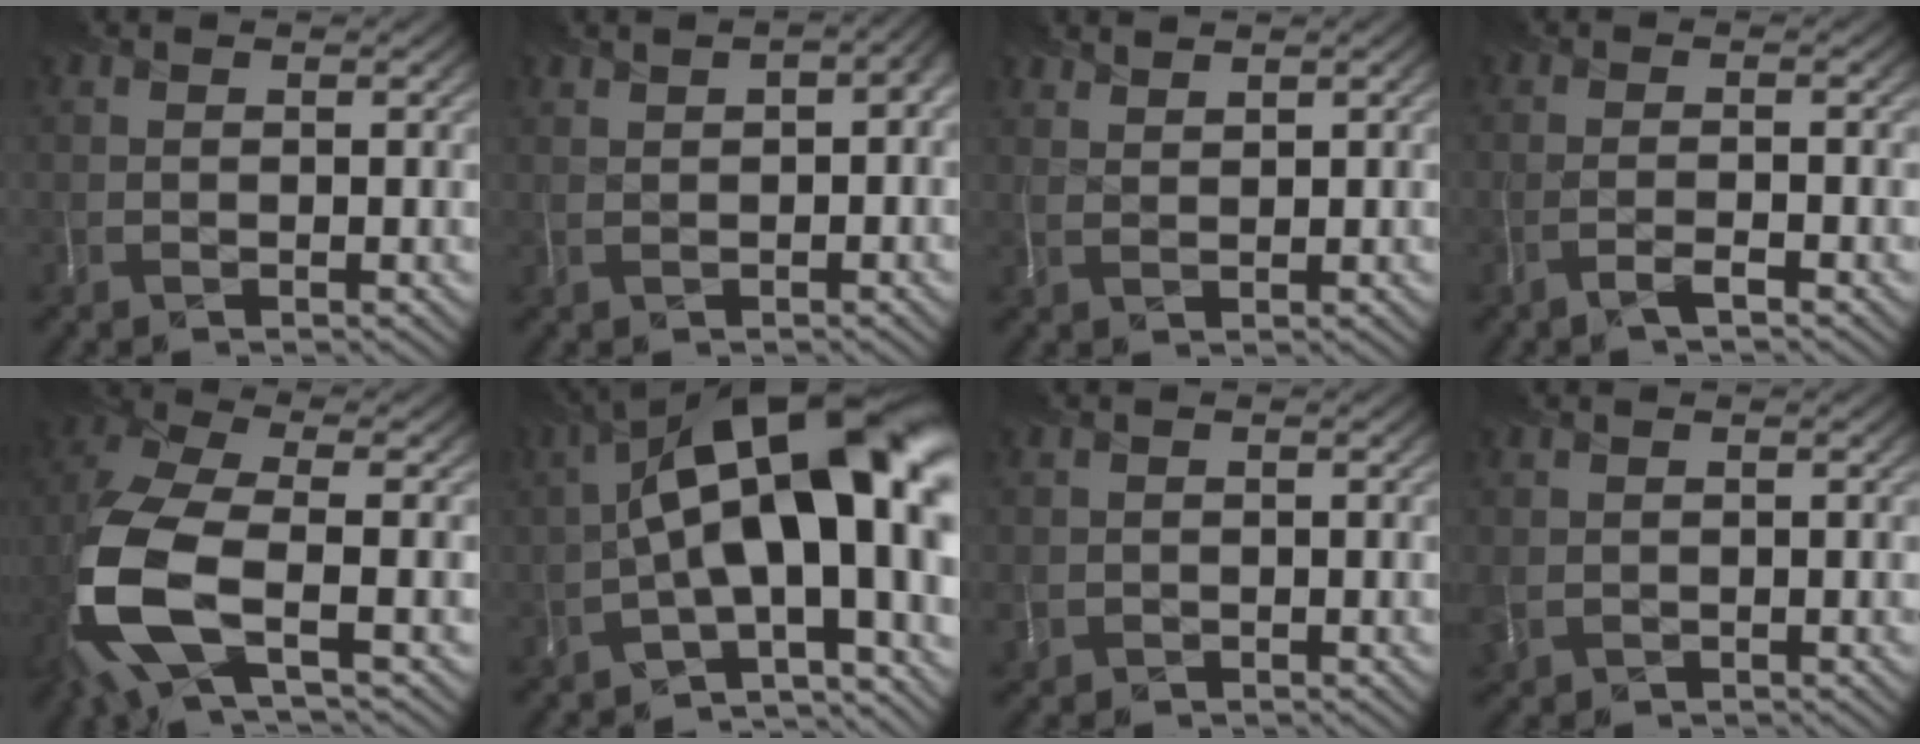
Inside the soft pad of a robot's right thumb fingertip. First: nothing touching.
{"total": 2.2, "force": [0.2, 1.0, 2.0], "torque": [-0.031, 0.003, 0.009]}
{"total": 2.0, "force": [2.0, 0.3, 0.0], "torque": [-0.006, 0.007, 0.040]}
{"total": 1.6, "force": [-1.1, 0.1, 1.1], "torque": [-0.008, 0.011, -0.033]}
{"total": 12.0, "force": [-3.2, 5.4, 10.2], "torque": [-0.260, -0.017, -0.065]}
{"total": 19.0, "force": [-0.9, 7.7, 17.4], "torque": [-0.232, 0.022, -0.013]}
{"total": 2.0, "force": [-0.3, 1.8, 0.8], "torque": [-0.021, -0.005, -0.008]}
{"total": 2.7, "force": [-0.1, 2.1, 1.7], "torque": [-0.050, -0.001, -0.004]}